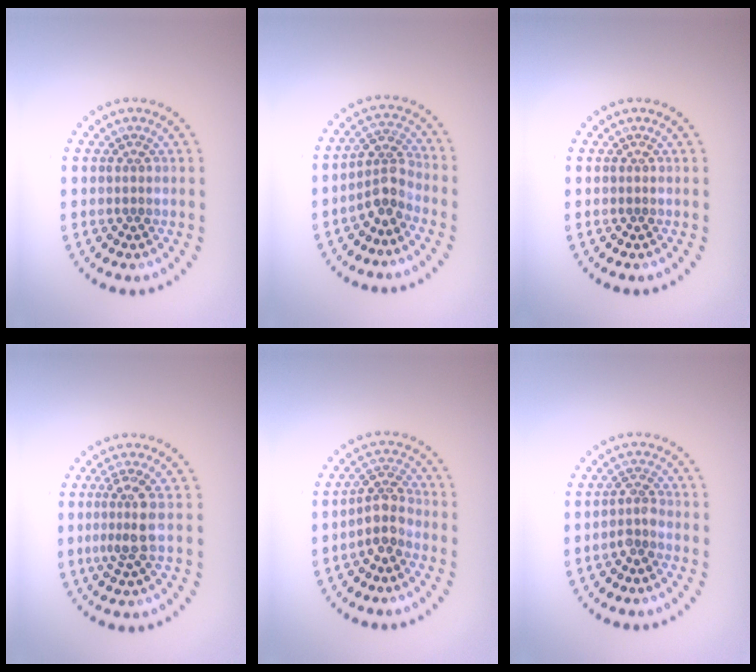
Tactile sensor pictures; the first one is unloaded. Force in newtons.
{"total": 2.8, "press": 2.2, "slide": 1.7}
{"total": 0.0}
{"total": 2.6, "press": 1.9, "slide": 1.7}
{"total": 3.0, "press": 2.4, "slide": 1.8}
{"total": 1.8, "press": 1.3, "slide": 1.2}